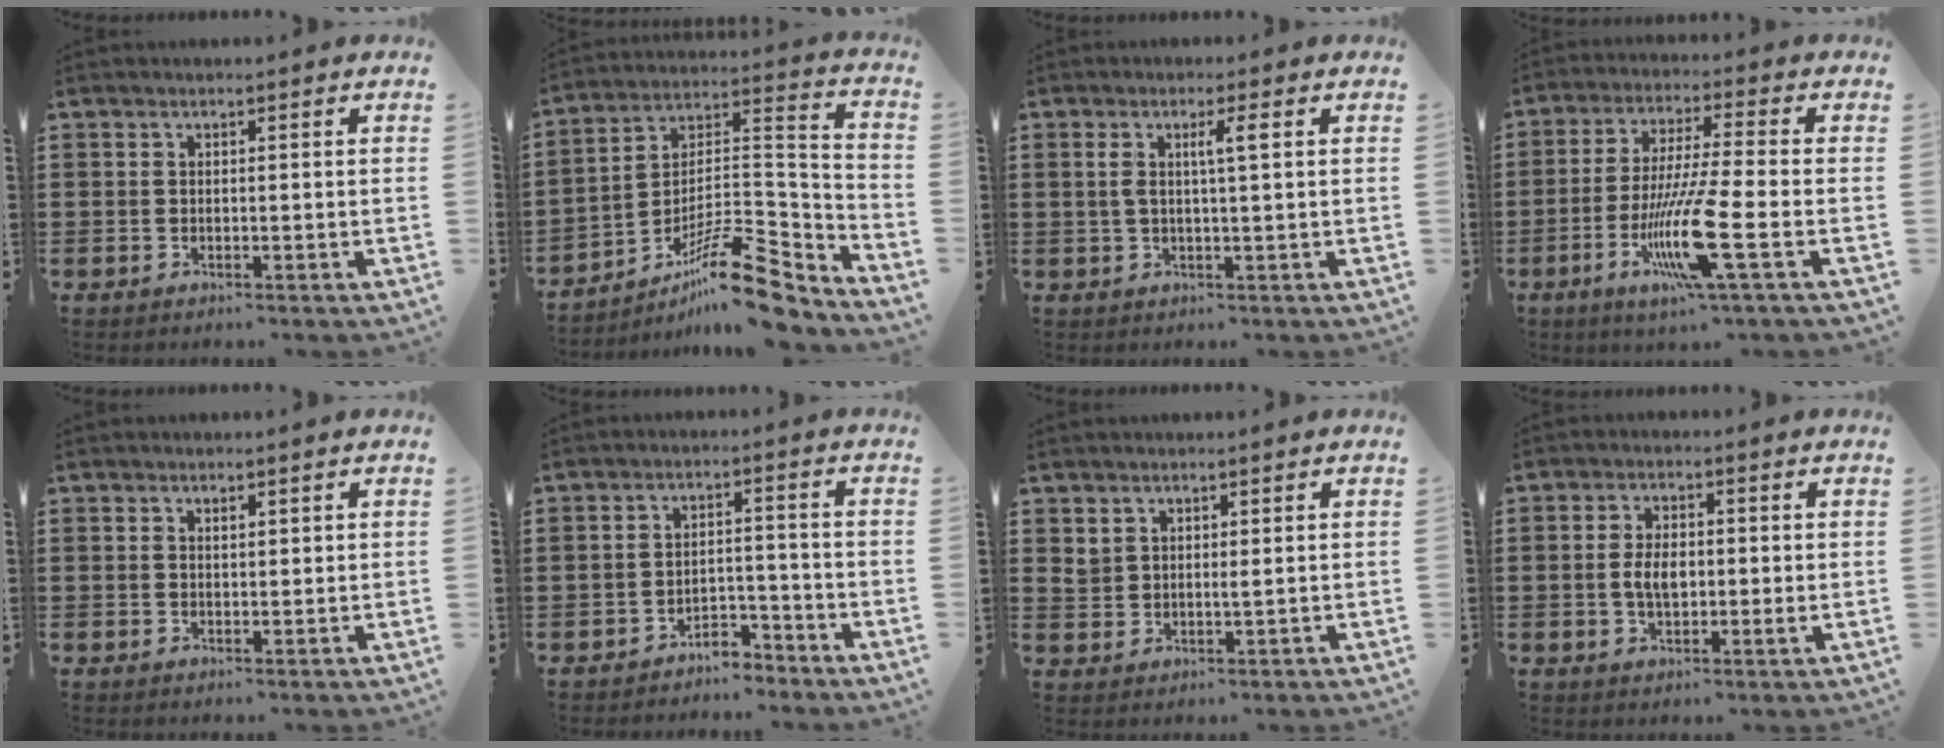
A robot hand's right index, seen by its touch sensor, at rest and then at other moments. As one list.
[{"total": 14.3, "force": [-10.5, 3.2, 9.2], "torque": [-0.129, 0.040, -0.189]}, {"total": 3.4, "force": [0.8, 0.2, 3.3], "torque": [-0.065, 0.001, 0.009]}, {"total": 12.3, "force": [-4.6, 0.8, 11.4], "torque": [-0.233, -0.014, -0.091]}, {"total": 0.9, "force": [0.7, 0.3, 0.4], "torque": [-0.009, 0.002, 0.013]}, {"total": 3.5, "force": [-3.4, 0.7, 0.2], "torque": [-0.008, 0.005, -0.071]}, {"total": 1.9, "force": [1.5, 0.9, 0.7], "torque": [-0.018, 0.002, 0.030]}, {"total": 4.2, "force": [-0.2, 1.8, 3.8], "torque": [-0.071, -0.002, -0.008]}]